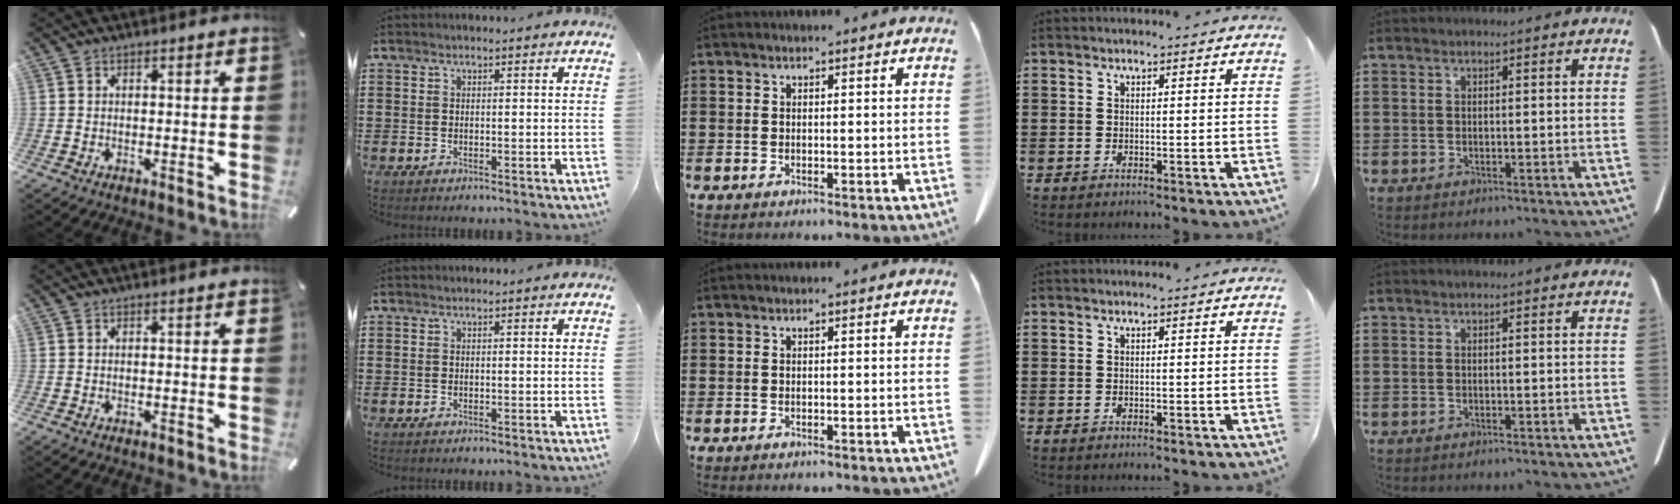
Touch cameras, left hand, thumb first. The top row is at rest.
{}